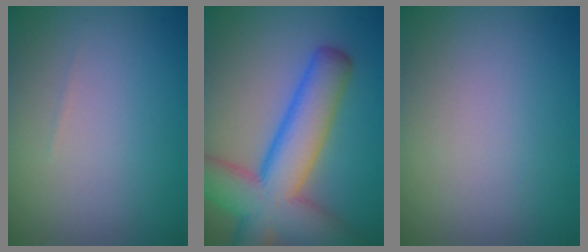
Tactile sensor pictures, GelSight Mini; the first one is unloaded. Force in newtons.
{"total": 10.4, "press": 10.4, "slide": 0.5}
{"total": 0.0}